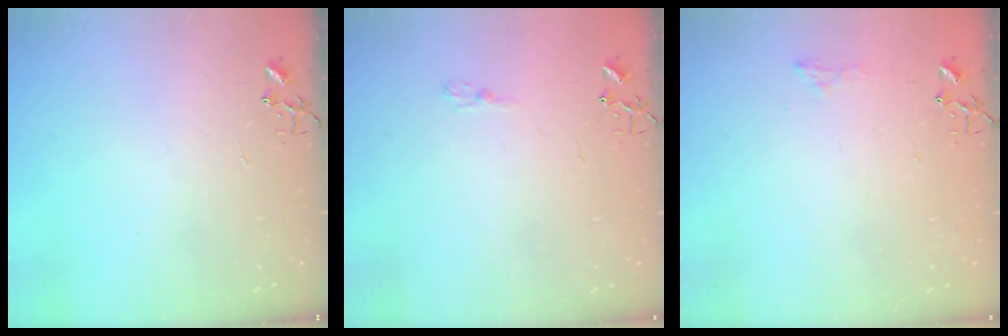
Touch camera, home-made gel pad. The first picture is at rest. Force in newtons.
{"total": 4.8, "press": 4.8, "slide": 0.5}
{"total": 6.4, "press": 6.4, "slide": 0.6}